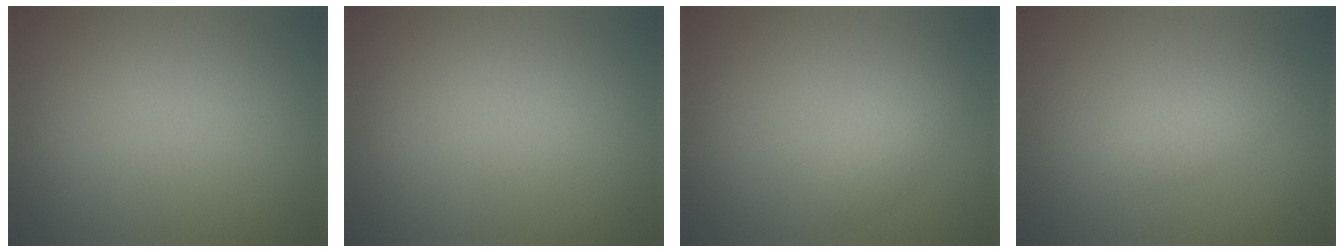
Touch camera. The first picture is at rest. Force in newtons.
{"total": 0.0}
{"total": 2.0, "press": 2.0, "slide": 0.1}
{"total": 2.2, "press": 2.2, "slide": 0.1}